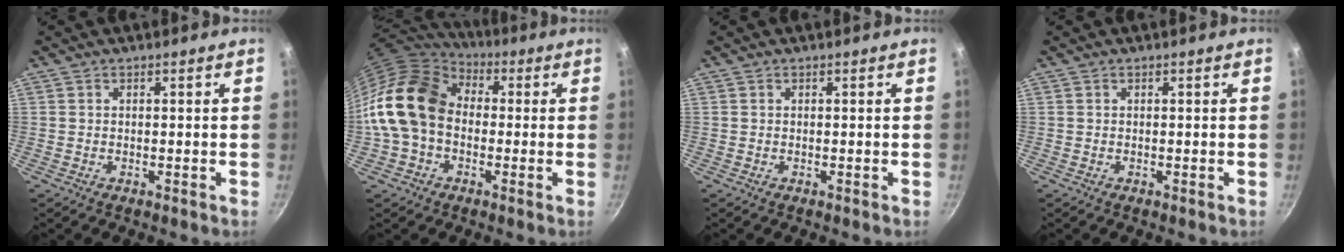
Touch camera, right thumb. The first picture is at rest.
{"total": 16.9, "force": [-0.3, 12.6, 11.3], "torque": [-0.190, 0.039, -0.020]}
{"total": 0.0}
{"total": 0.0}